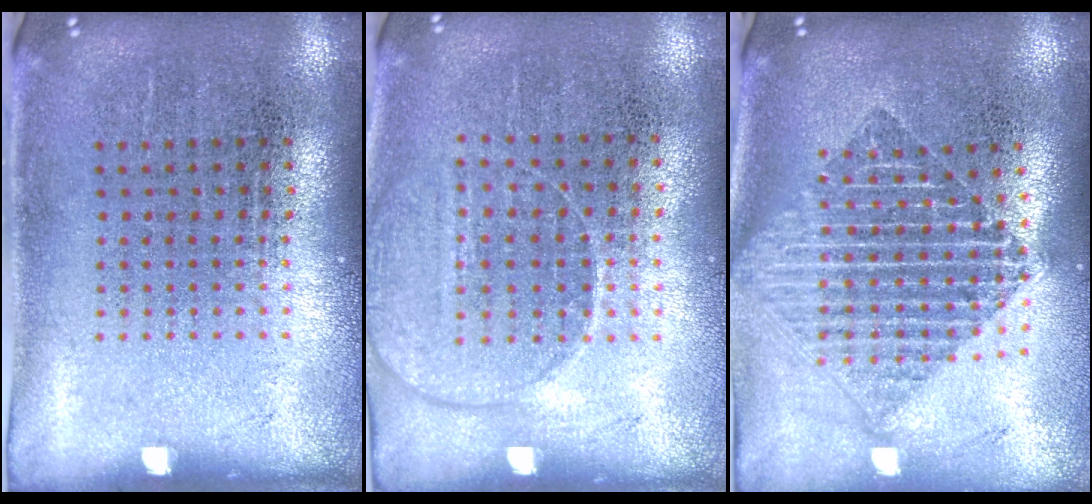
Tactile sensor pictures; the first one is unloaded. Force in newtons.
{"total": 1.4, "press": 1.3, "slide": 0.6}
{"total": 2.1, "press": 1.7, "slide": 1.2}